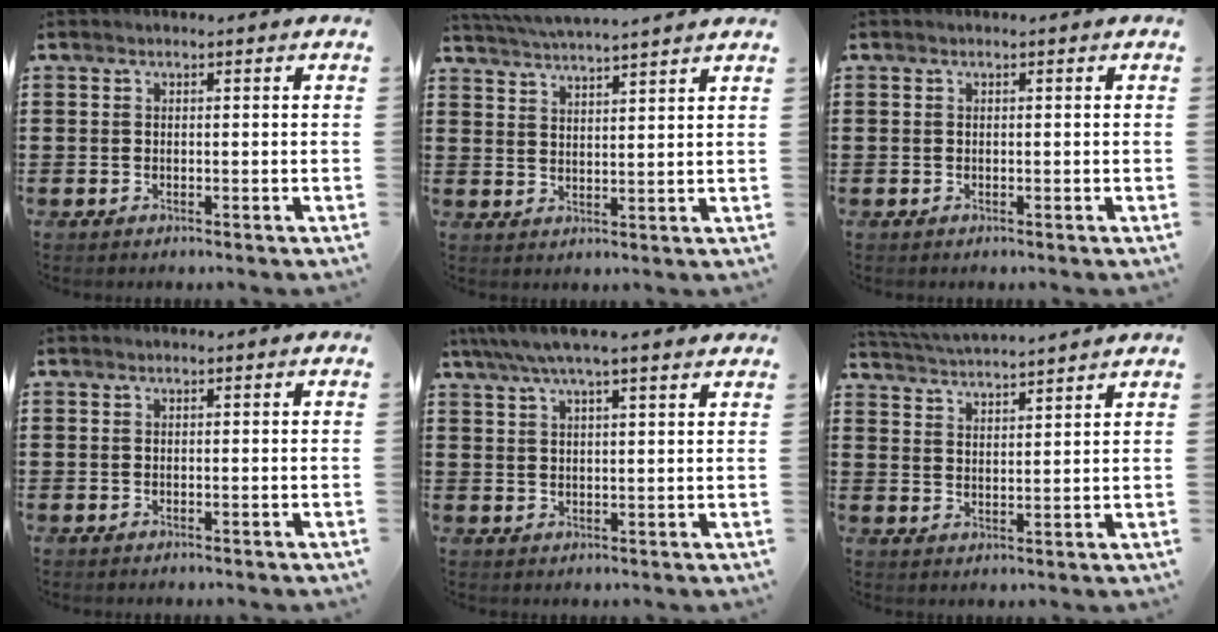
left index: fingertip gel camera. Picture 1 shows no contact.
{"total": 4.4, "force": [4.3, -0.9, 0.8], "torque": [-0.031, -0.022, 0.076]}
{"total": 0.0}
{"total": 0.0}
{"total": 4.6, "force": [3.7, 0.3, 2.8], "torque": [-0.064, -0.008, 0.064]}
{"total": 3.8, "force": [3.7, -0.7, 0.3], "torque": [-0.023, -0.023, 0.063]}